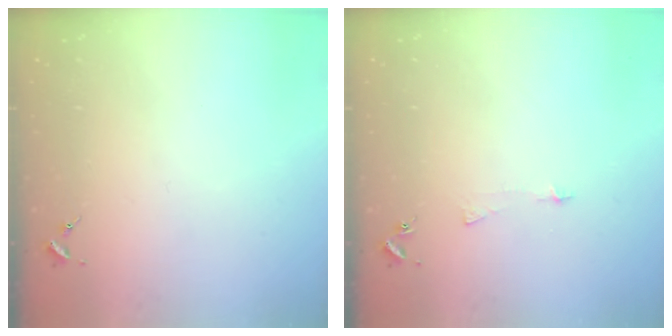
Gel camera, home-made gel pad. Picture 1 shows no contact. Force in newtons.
{"total": 3.3, "press": 3.3, "slide": 0.3}